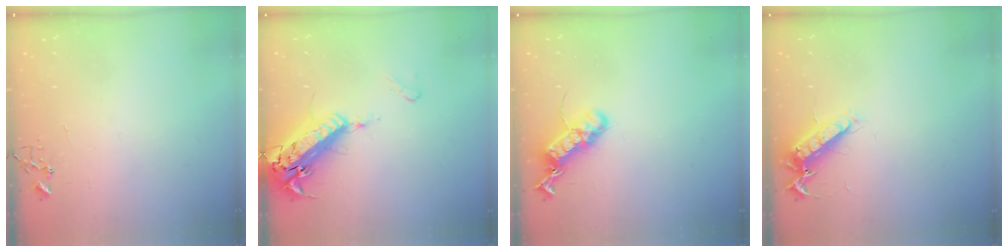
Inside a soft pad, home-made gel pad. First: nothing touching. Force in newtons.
{"total": 21.2, "press": 20.7, "slide": 4.7}
{"total": 16.8, "press": 16.7, "slide": 0.8}
{"total": 12.9, "press": 12.8, "slide": 1.4}